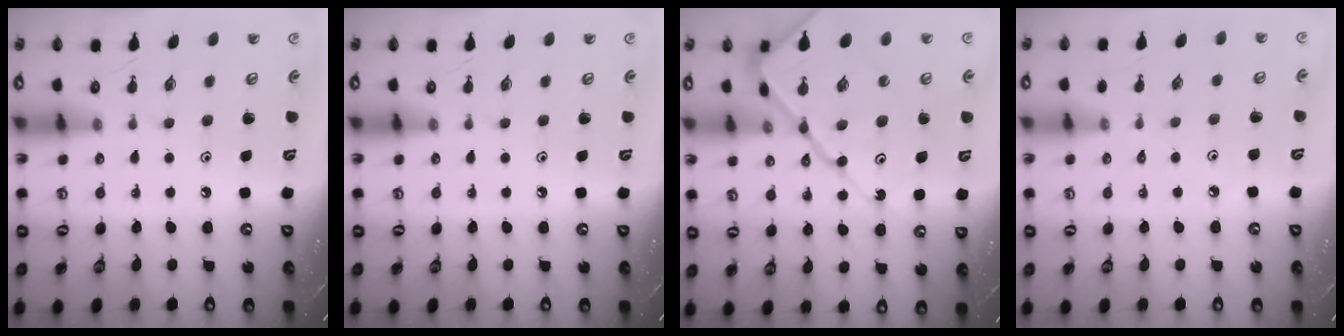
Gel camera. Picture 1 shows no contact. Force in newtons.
{"total": 0.0}
{"total": 16.4, "press": 16.4, "slide": 1.8}
{"total": 1.5, "press": 1.4, "slide": 0.4}